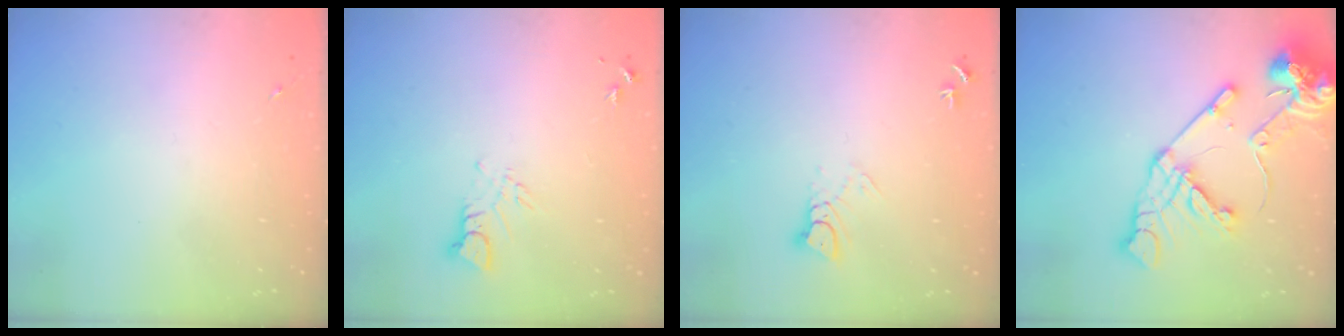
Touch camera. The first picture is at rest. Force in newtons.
{"total": 3.9, "press": 3.9, "slide": 0.4}
{"total": 4.6, "press": 4.5, "slide": 0.5}
{"total": 17.1, "press": 16.9, "slide": 2.3}